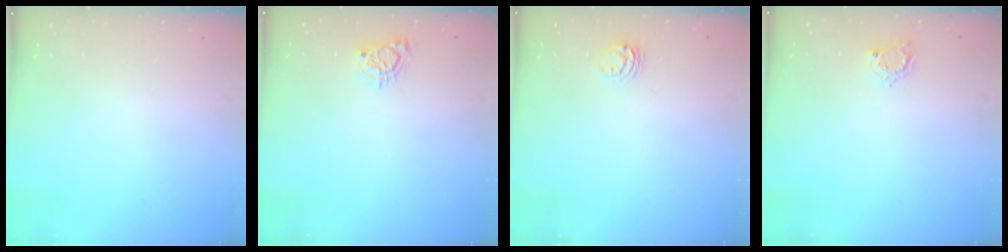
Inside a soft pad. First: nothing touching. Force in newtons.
{"total": 5.0, "press": 4.9, "slide": 0.6}
{"total": 3.7, "press": 3.7, "slide": 0.5}
{"total": 4.2, "press": 4.2, "slide": 0.4}